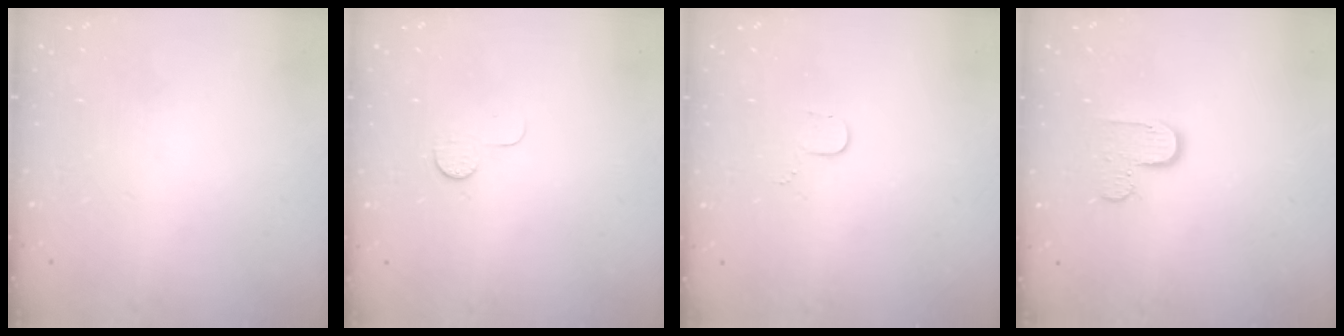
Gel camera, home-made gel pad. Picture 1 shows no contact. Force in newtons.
{"total": 5.1, "press": 5.1, "slide": 0.5}
{"total": 3.4, "press": 3.4, "slide": 0.4}
{"total": 6.2, "press": 6.2, "slide": 0.3}